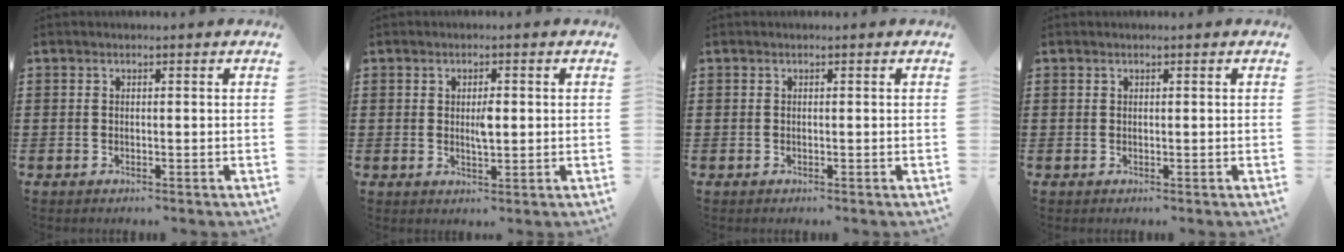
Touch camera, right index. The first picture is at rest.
{"total": 2.8, "force": [0.3, 0.9, 2.7], "torque": [-0.046, -0.003, 0.002]}
{"total": 0.0}
{"total": 0.0}